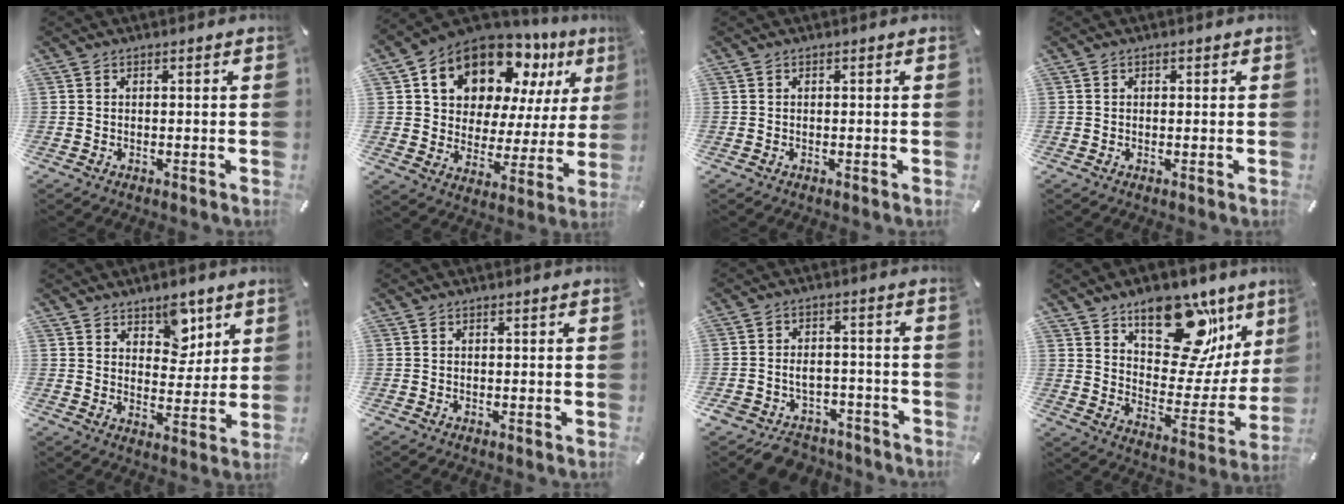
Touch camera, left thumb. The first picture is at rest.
{"total": 14.3, "force": [10.5, 8.5, 4.8], "torque": [-0.100, -0.082, 0.192]}
{"total": 0.0}
{"total": 0.6, "force": [0.1, 0.5, 0.2], "torque": [-0.003, 0.004, 0.001]}
{"total": 8.3, "force": [5.3, 5.6, 3.0], "torque": [-0.021, -0.031, 0.089]}
{"total": 0.0}
{"total": 6.3, "force": [-3.5, 4.9, 2.0], "torque": [-0.037, 0.026, -0.062]}
{"total": 20.2, "force": [13.2, 11.3, 10.3], "torque": [-0.124, -0.099, 0.223]}